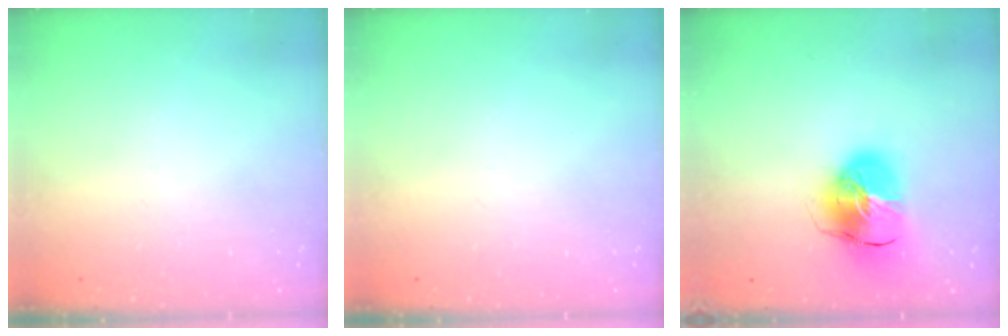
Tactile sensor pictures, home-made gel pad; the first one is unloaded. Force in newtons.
{"total": 0.0}
{"total": 13.9, "press": 13.8, "slide": 2.1}